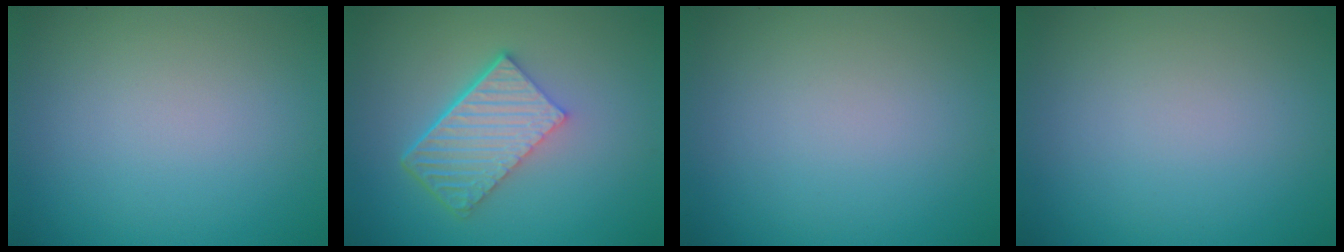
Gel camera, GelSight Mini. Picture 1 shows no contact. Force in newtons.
{"total": 6.0, "press": 4.1, "slide": 4.4}
{"total": 0.0}
{"total": 0.0}